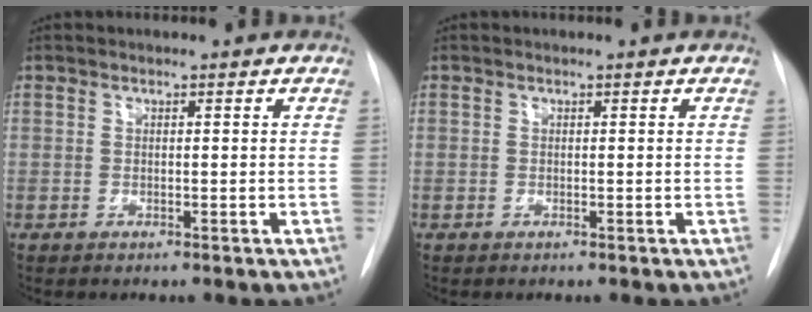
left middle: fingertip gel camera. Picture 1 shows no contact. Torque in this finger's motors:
{"motor_torque": [-0.01, 0.00, 0.00, 0.00]}